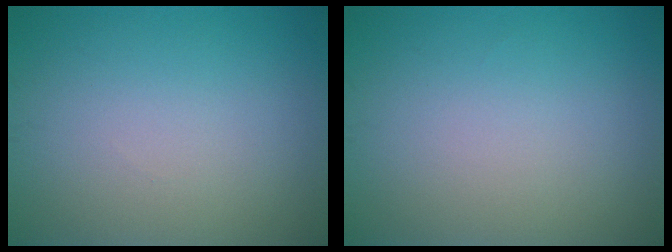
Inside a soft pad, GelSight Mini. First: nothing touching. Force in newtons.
{"total": 0.0}